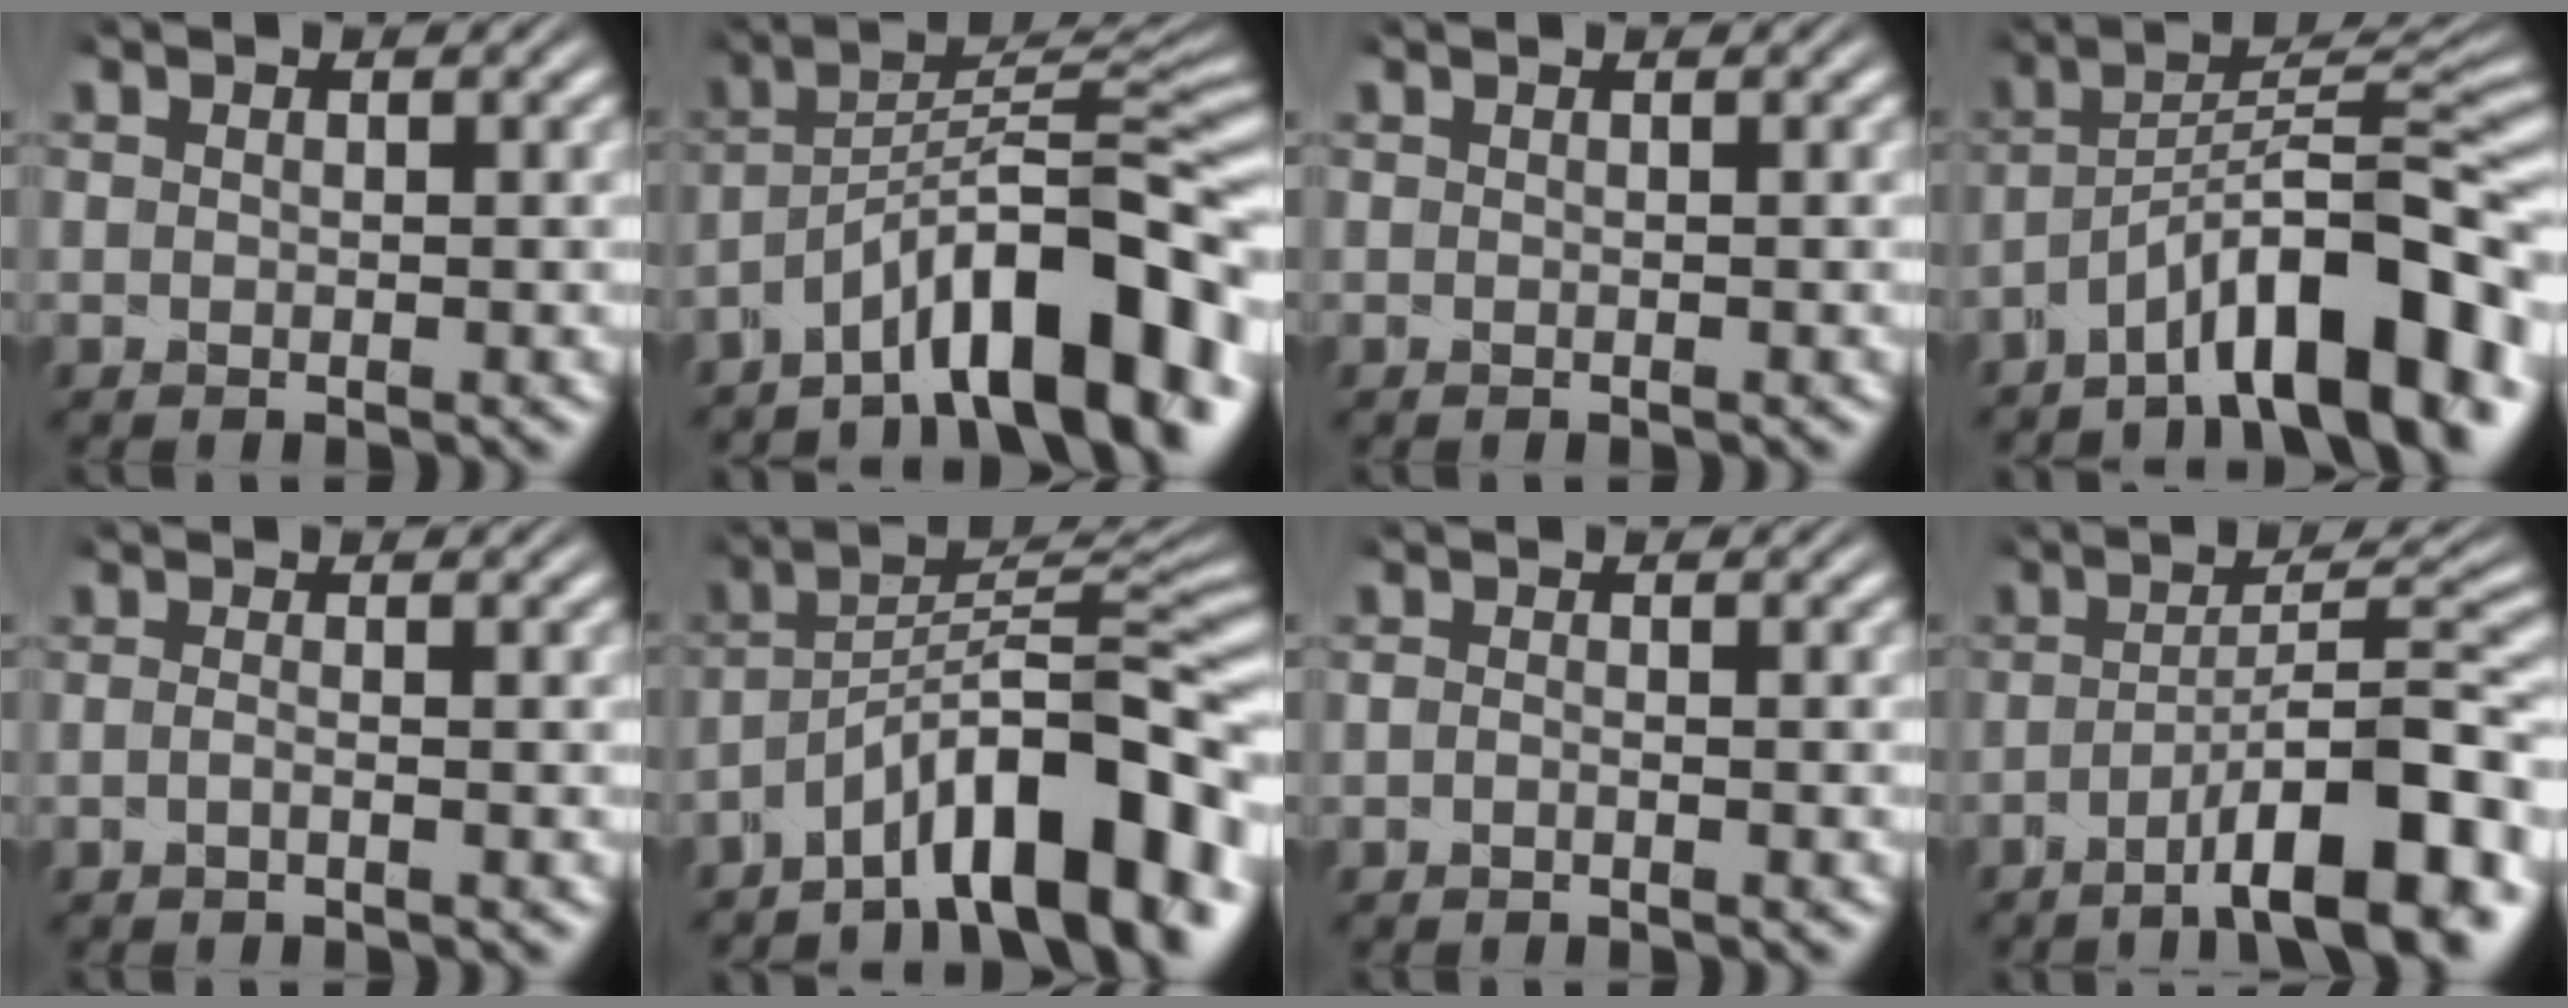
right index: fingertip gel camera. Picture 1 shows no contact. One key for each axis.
{"total": 9.2, "fx": -3.7, "fy": 3.3, "fz": 7.8, "tx": -0.096, "ty": 0.017, "tz": -0.073}
{"total": 0.0}
{"total": 8.4, "fx": -3.5, "fy": 2.5, "fz": 7.3, "tx": -0.090, "ty": 0.021, "tz": -0.070}
{"total": 0.9, "fx": -0.6, "fy": -0.7, "fz": 0.3, "tx": 0.002, "ty": 0.017, "tz": -0.023}
{"total": 9.1, "fx": -3.6, "fy": 3.5, "fz": 7.5, "tx": -0.096, "ty": 0.013, "tz": -0.072}
{"total": 0.6, "fx": -0.4, "fy": -0.4, "fz": 0.0, "tx": 0.013, "ty": 0.020, "tz": -0.020}
{"total": 8.2, "fx": -3.9, "fy": 0.9, "fz": 7.1, "tx": -0.083, "ty": 0.025, "tz": -0.069}